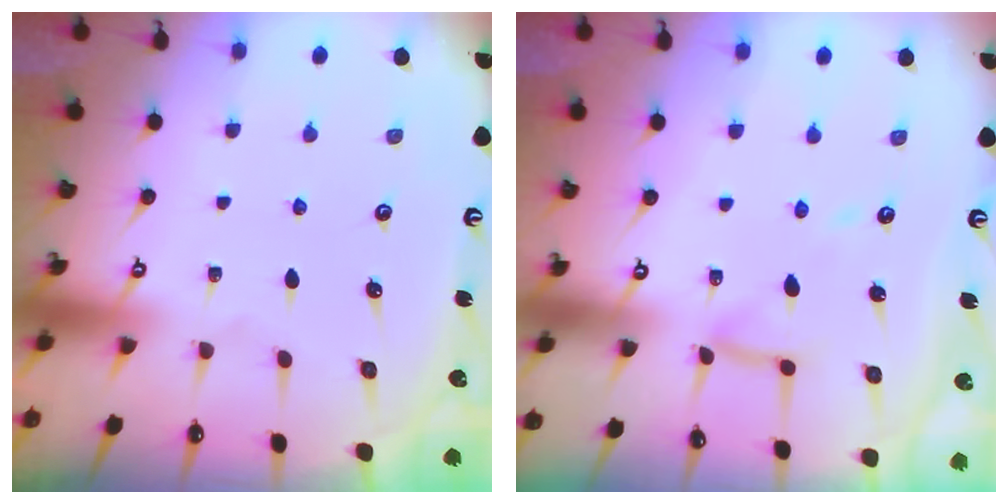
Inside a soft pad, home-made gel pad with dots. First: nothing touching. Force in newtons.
{"total": 10.2, "press": 10.1, "slide": 0.8}